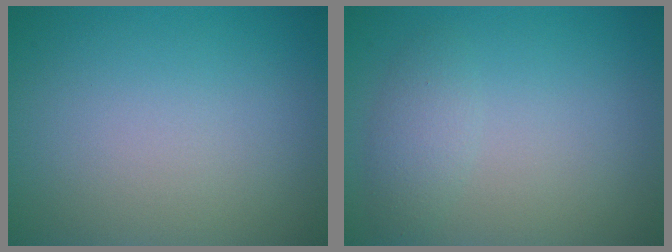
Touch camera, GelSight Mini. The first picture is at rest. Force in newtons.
{"total": 1.7, "press": 1.7, "slide": 0.1}